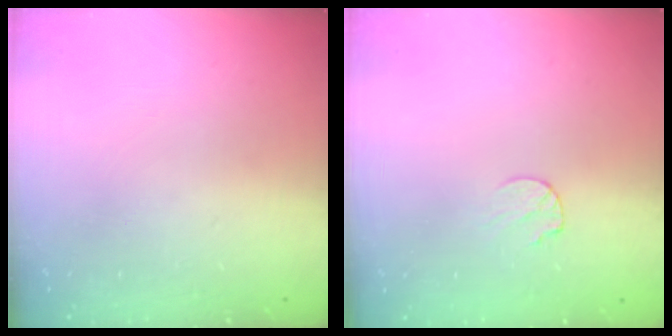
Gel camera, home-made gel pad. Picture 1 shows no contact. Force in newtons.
{"total": 5.5, "press": 5.5, "slide": 0.6}